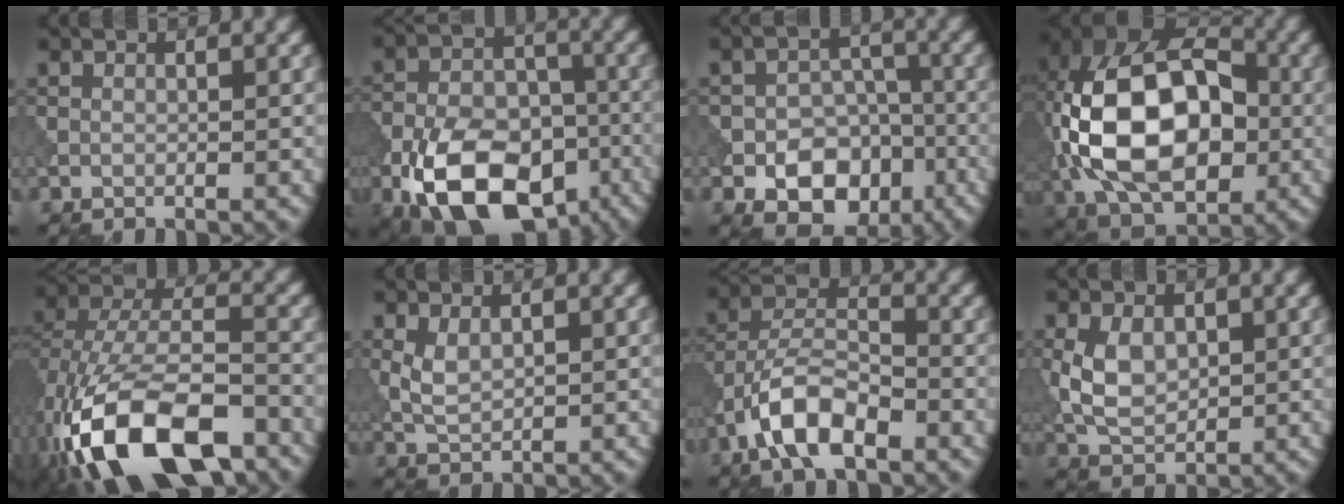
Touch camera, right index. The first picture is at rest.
{"total": 14.5, "force": [-7.4, 8.1, 9.4], "torque": [-0.188, -0.030, -0.128]}
{"total": 9.7, "force": [-4.6, 7.2, 4.6], "torque": [-0.040, -0.010, -0.088]}
{"total": 15.8, "force": [-0.8, 10.2, 12.1], "torque": [-0.216, 0.013, -0.029]}
{"total": 15.8, "force": [-8.3, 8.2, 10.7], "torque": [-0.216, -0.021, -0.139]}
{"total": 2.4, "force": [0.4, 1.3, 1.9], "torque": [-0.048, -0.003, 0.014]}
{"total": 6.5, "force": [-3.7, 2.7, 4.6], "torque": [-0.078, 0.009, -0.077]}
{"total": 4.5, "force": [0.2, 3.0, 3.3], "torque": [-0.074, -0.002, 0.007]}